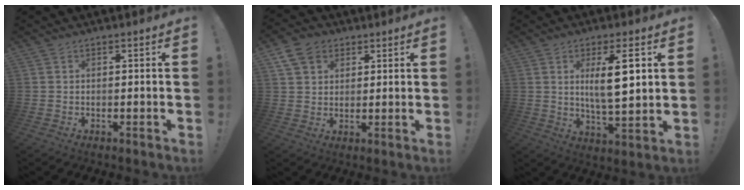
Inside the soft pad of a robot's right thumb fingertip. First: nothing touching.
{"total": 8.5, "force": [4.3, 6.4, 3.5], "torque": [-0.062, -0.009, 0.089]}
{"total": 12.0, "force": [3.0, 2.9, 11.2], "torque": [-0.180, -0.010, 0.043]}